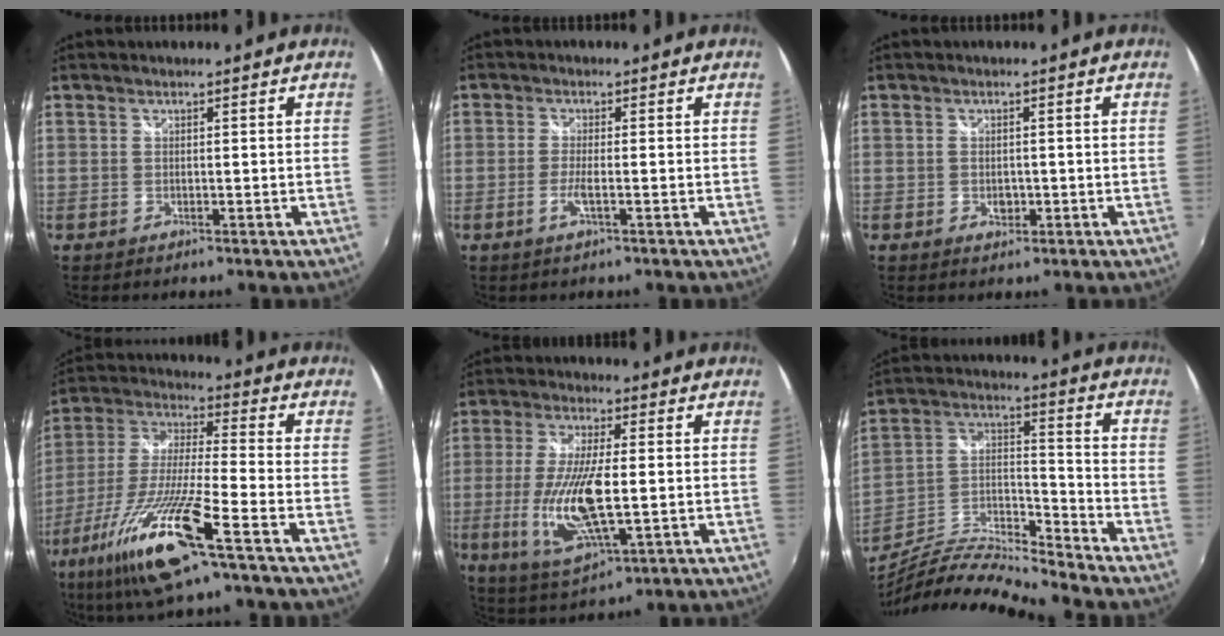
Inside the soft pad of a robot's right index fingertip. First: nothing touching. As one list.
[{"total": 2.4, "force": [-0.9, 0.1, 2.2], "torque": [-0.050, -0.005, -0.019]}, {"total": 2.0, "force": [-0.4, 1.5, 1.2], "torque": [-0.018, -0.001, -0.007]}, {"total": 18.4, "force": [-10.0, 1.3, 15.4], "torque": [-0.322, -0.035, -0.194]}, {"total": 14.8, "force": [-1.8, 4.8, 13.9], "torque": [-0.281, -0.018, -0.027]}, {"total": 13.4, "force": [-11.6, 1.0, 6.6], "torque": [-0.139, -0.001, -0.227]}]